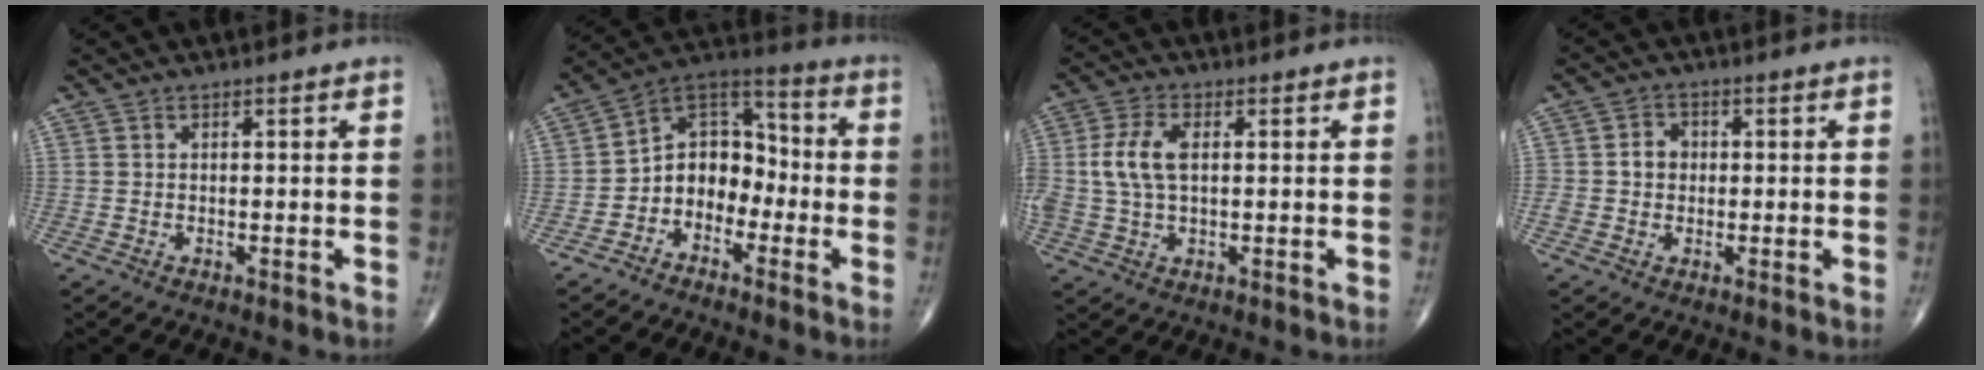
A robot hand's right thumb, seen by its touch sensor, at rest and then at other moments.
{"total": 10.4, "force": [-3.2, 8.0, 5.9], "torque": [-0.057, 0.064, -0.074]}
{"total": 7.5, "force": [0.8, 4.1, 6.2], "torque": [-0.144, 0.009, 0.016]}
{"total": 3.9, "force": [0.0, 3.4, 1.9], "torque": [-0.018, 0.010, -0.004]}